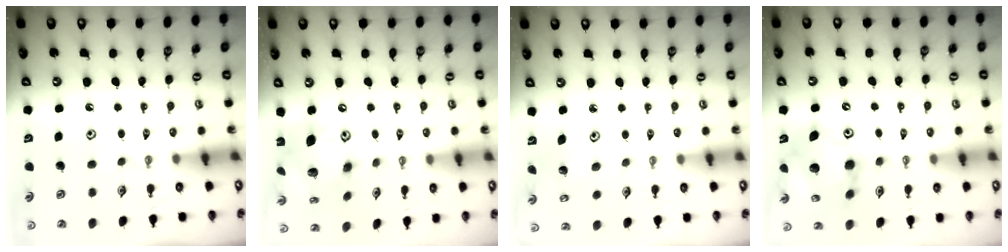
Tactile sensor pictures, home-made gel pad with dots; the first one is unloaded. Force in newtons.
{"total": 16.8, "press": 16.7, "slide": 1.8}
{"total": 2.0, "press": 2.0, "slide": 0.2}
{"total": 15.2, "press": 15.1, "slide": 1.8}